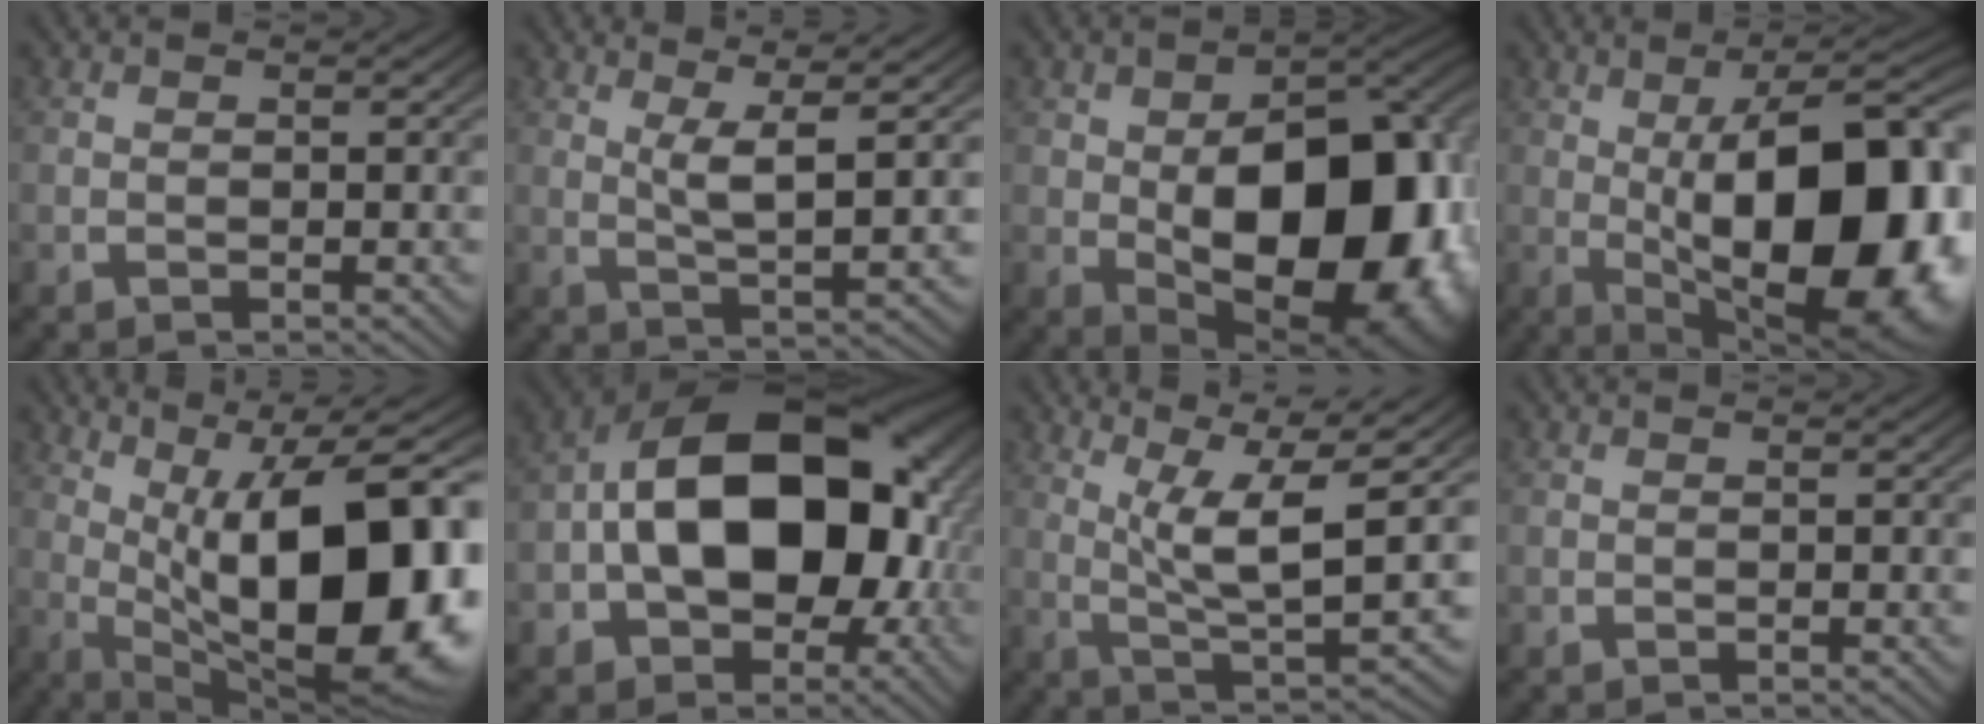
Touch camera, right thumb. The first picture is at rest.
{"total": 4.7, "force": [2.2, 1.1, 4.0], "torque": [-0.071, -0.005, 0.042]}
{"total": 21.2, "force": [-2.6, 12.8, 16.7], "torque": [-0.265, -0.077, 0.003]}
{"total": 20.5, "force": [-3.2, 11.0, 16.9], "torque": [-0.259, -0.050, -0.012]}
{"total": 22.1, "force": [-0.2, 12.8, 18.0], "torque": [-0.277, -0.054, 0.031]}
{"total": 18.0, "force": [-0.5, 12.0, 13.4], "torque": [-0.241, -0.050, 0.015]}
{"total": 10.6, "force": [3.2, 4.7, 8.9], "torque": [-0.141, -0.017, 0.056]}
{"total": 0.0}